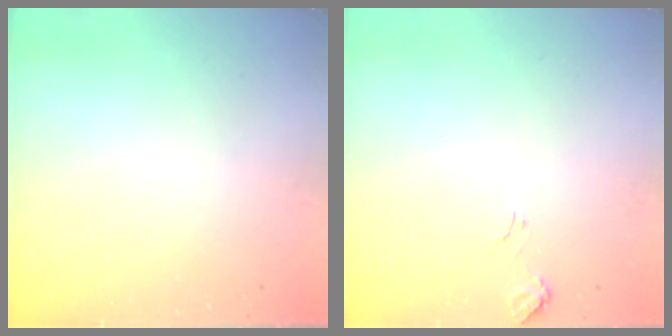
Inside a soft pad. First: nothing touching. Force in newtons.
{"total": 2.5, "press": 2.5, "slide": 0.3}